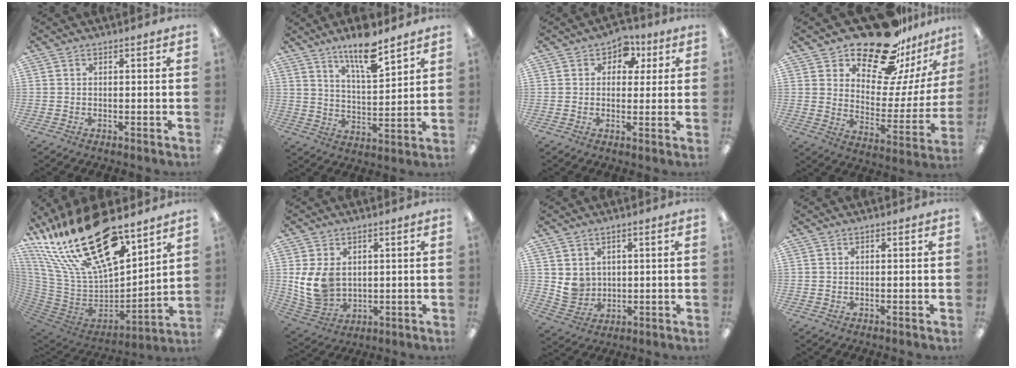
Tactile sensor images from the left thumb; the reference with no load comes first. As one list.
[{"total": 11.5, "force": [8.8, 3.1, 6.8], "torque": [-0.105, -0.055, 0.149]}, {"total": 5.6, "force": [2.3, 4.4, 2.6], "torque": [-0.024, -0.005, 0.035]}, {"total": 21.5, "force": [17.2, 8.7, 9.6], "torque": [-0.156, -0.120, 0.299]}, {"total": 30.5, "force": [20.2, 12.6, 19.1], "torque": [-0.366, -0.125, 0.356]}, {"total": 9.8, "force": [2.0, 7.4, 6.2], "torque": [-0.149, -0.004, 0.039]}, {"total": 5.2, "force": [2.3, 4.5, 1.1], "torque": [-0.018, -0.005, 0.046]}, {"total": 0.0}]